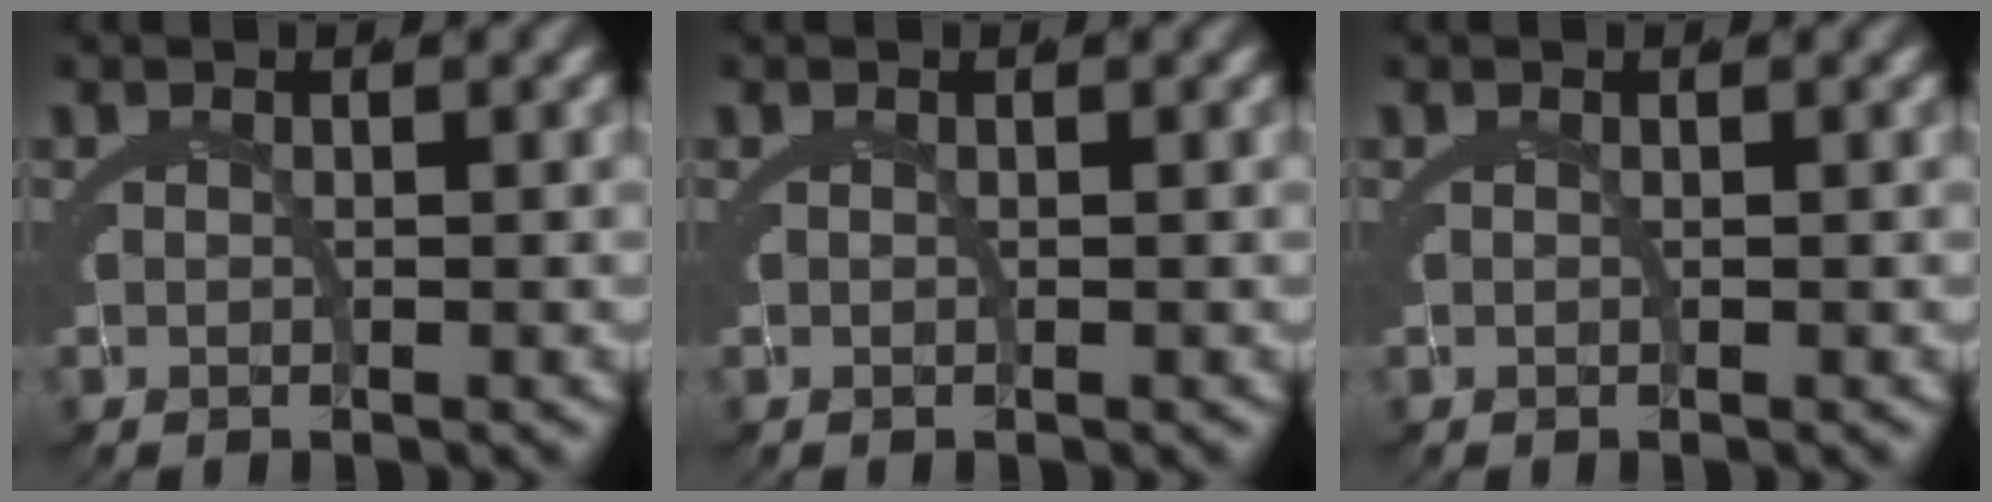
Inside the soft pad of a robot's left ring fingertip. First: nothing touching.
{"total": 0.0}
{"total": 0.0}